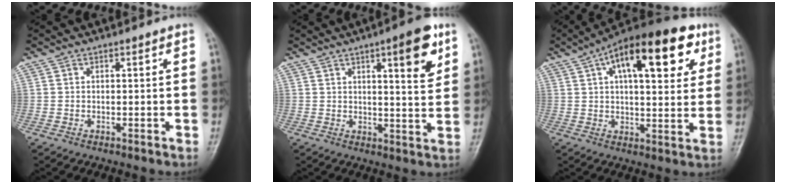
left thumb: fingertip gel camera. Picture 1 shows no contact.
{"total": 9.6, "force": [4.6, 2.4, 8.0], "torque": [-0.095, -0.021, 0.059]}
{"total": 20.8, "force": [8.9, 8.9, 16.6], "torque": [-0.225, 0.005, 0.130]}